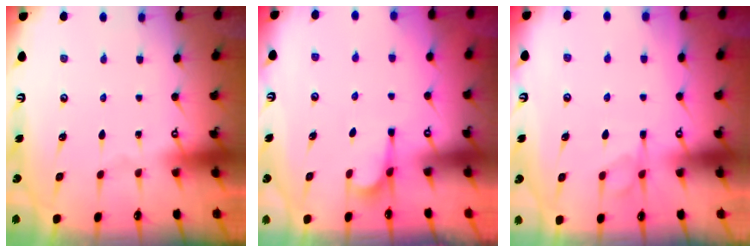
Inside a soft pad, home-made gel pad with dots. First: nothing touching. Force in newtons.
{"total": 2.8, "press": 2.7, "slide": 0.8}
{"total": 1.2, "press": 0.0, "slide": 1.2}